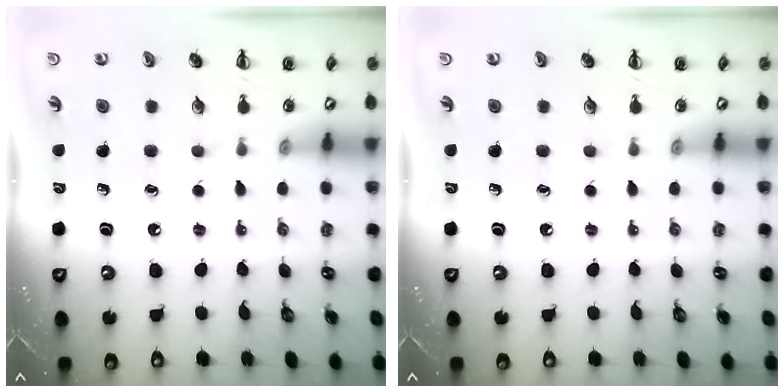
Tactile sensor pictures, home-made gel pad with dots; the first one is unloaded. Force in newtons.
{"total": 0.0}